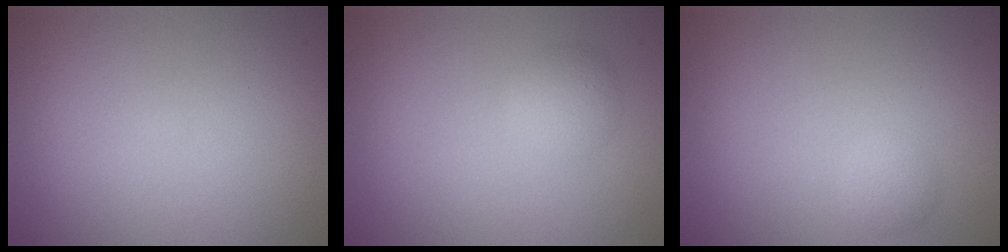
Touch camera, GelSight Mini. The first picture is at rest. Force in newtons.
{"total": 1.8, "press": 1.8, "slide": 0.0}
{"total": 1.2, "press": 1.2, "slide": 0.0}